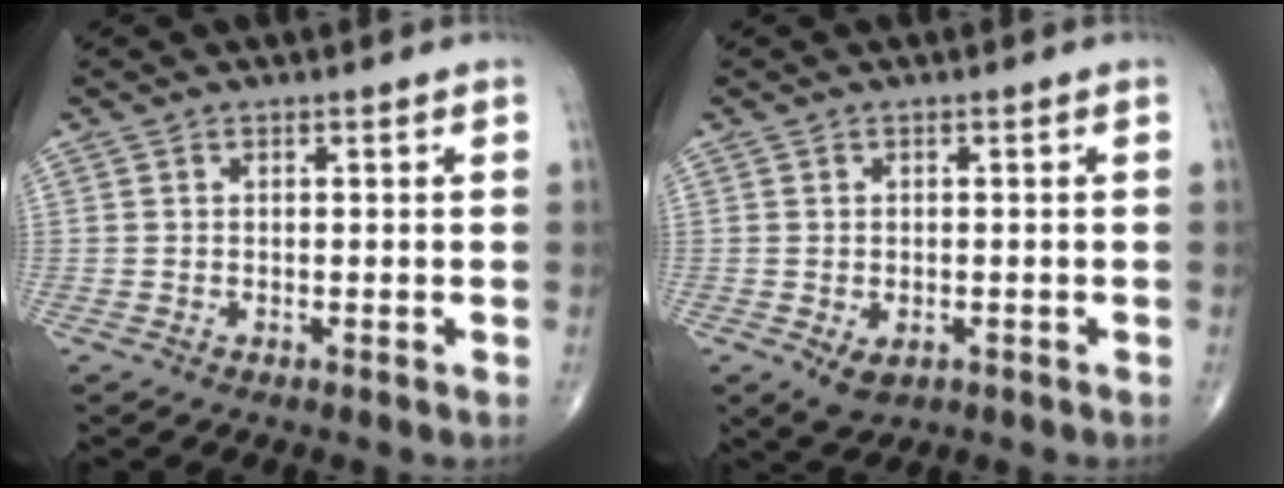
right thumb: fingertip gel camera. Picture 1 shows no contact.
{"total": 3.3, "force": [-1.1, 2.1, 2.2], "torque": [-0.031, -0.002, -0.008]}